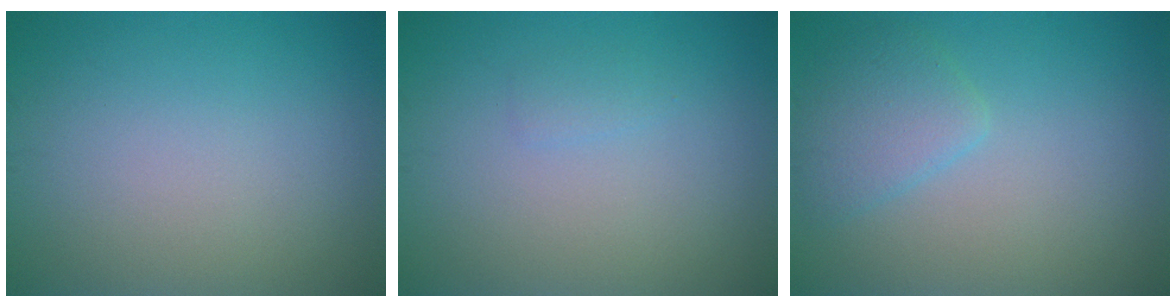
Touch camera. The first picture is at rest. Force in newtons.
{"total": 0.7, "press": 0.7, "slide": 0.1}
{"total": 2.6, "press": 2.6, "slide": 0.2}